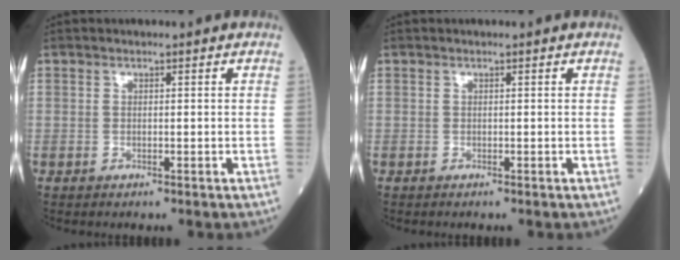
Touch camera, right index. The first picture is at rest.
{"total": 0.0}